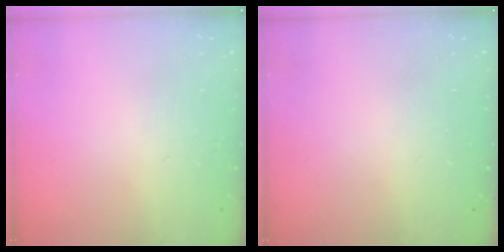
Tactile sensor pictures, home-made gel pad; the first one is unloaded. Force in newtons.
{"total": 0.0}